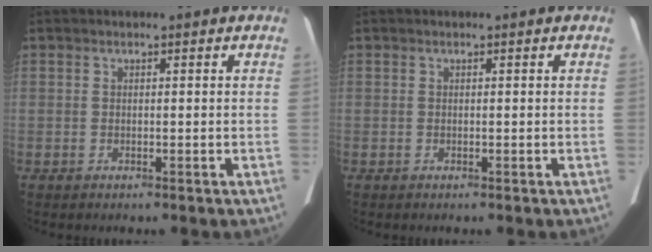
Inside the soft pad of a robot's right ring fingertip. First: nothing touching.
{"total": 0.0}